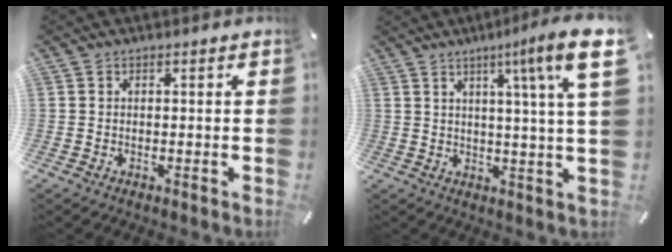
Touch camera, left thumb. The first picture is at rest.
{"total": 13.5, "force": [6.1, 0.2, 12.1], "torque": [-0.181, -0.035, 0.084]}